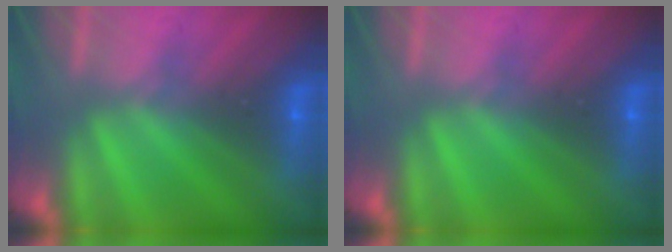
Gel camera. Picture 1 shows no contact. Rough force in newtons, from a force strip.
{"total": 0.0}